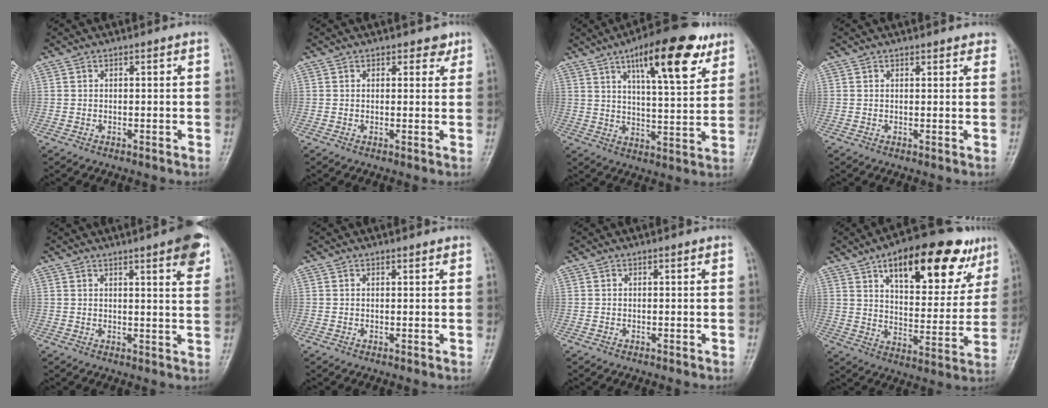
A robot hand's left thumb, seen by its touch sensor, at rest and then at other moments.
{"total": 2.3, "force": [1.5, 1.6, 0.8], "torque": [0.014, -0.005, 0.015]}
{"total": 17.4, "force": [9.3, 5.5, 13.6], "torque": [-0.174, -0.032, 0.140]}
{"total": 2.0, "force": [1.7, 1.0, 0.6], "torque": [0.018, -0.003, 0.013]}
{"total": 8.8, "force": [4.9, 1.7, 7.1], "torque": [-0.071, -0.015, 0.057]}
{"total": 0.8, "force": [0.6, 0.4, 0.3], "torque": [0.003, -0.003, 0.005]}
{"total": 0.0}
{"total": 23.1, "force": [12.7, 9.8, 16.6], "torque": [-0.190, -0.024, 0.191]}